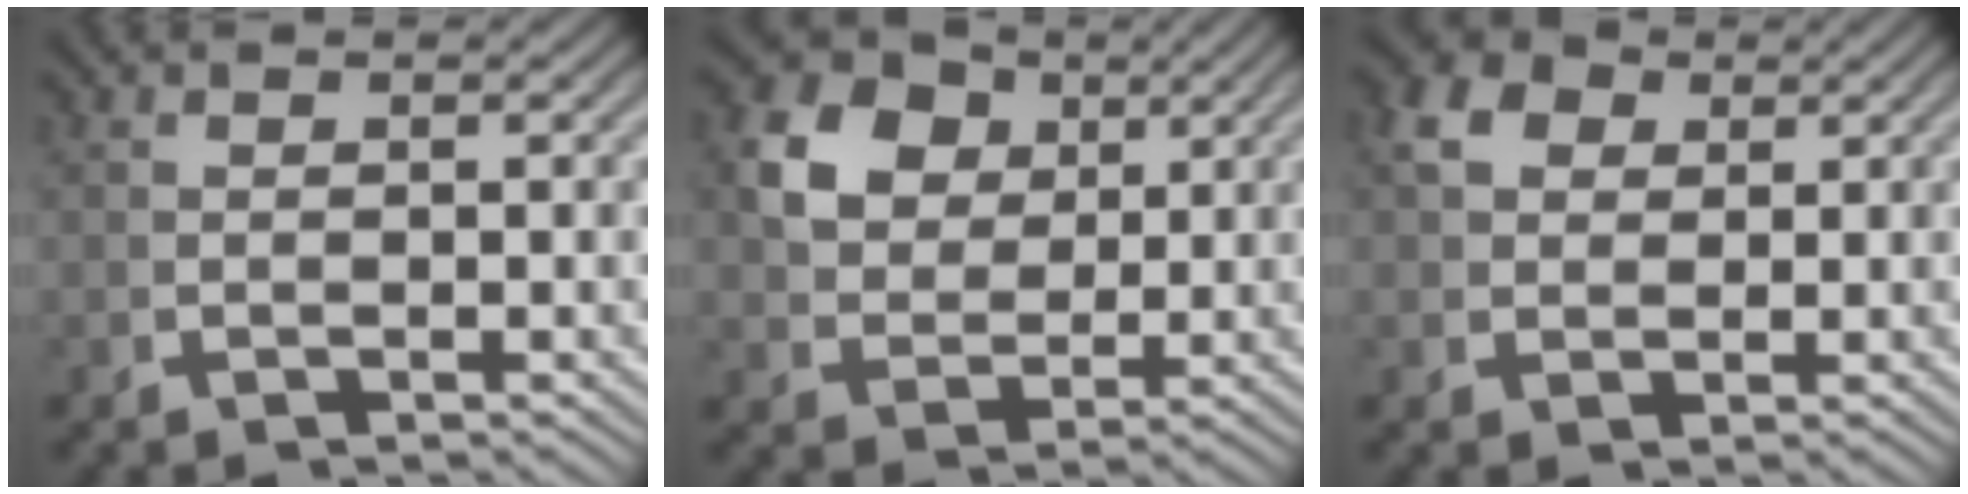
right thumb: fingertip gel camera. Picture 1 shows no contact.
{"total": 10.1, "force": [3.3, 8.0, 5.2], "torque": [-0.113, -0.006, 0.057]}
{"total": 4.9, "force": [2.3, 3.7, 2.4], "torque": [-0.055, -0.005, 0.041]}